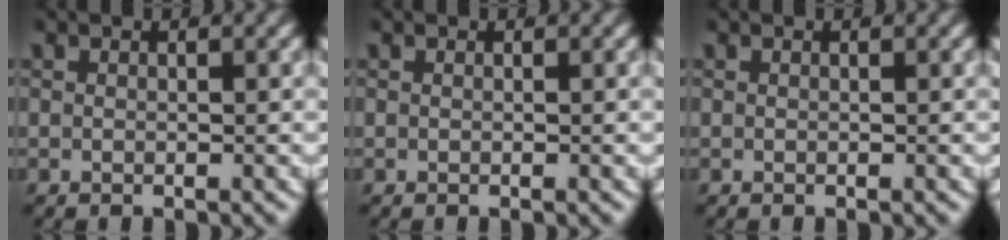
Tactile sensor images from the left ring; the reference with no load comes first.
{"total": 0.0}
{"total": 0.0}